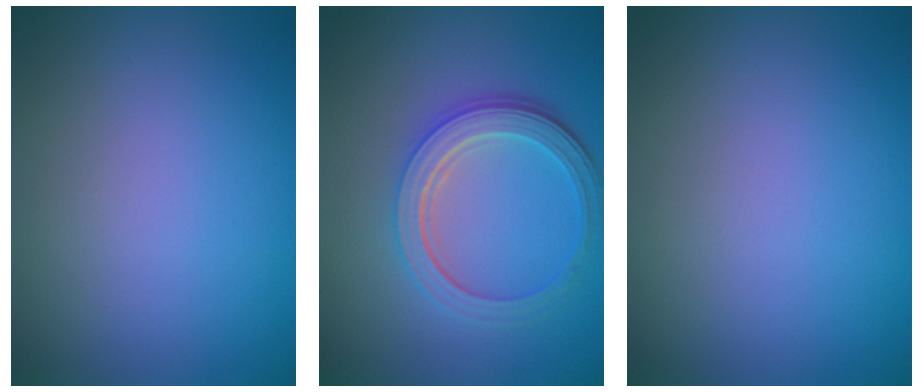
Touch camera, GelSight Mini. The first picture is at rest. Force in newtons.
{"total": 5.1, "press": 3.8, "slide": 3.4}
{"total": 0.0}